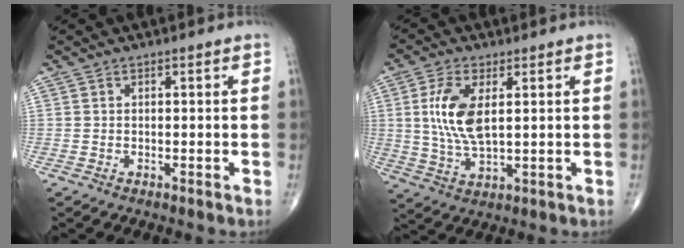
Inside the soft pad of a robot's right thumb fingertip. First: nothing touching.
{"total": 9.7, "force": [2.0, 4.3, 8.5], "torque": [-0.182, -0.011, 0.043]}